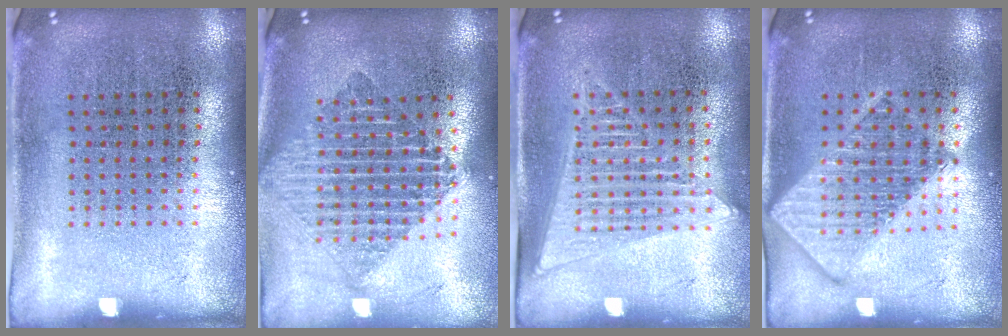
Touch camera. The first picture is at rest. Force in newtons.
{"total": 1.9, "press": 1.6, "slide": 1.0}
{"total": 1.6, "press": 1.5, "slide": 0.6}
{"total": 2.6, "press": 2.6, "slide": 0.4}